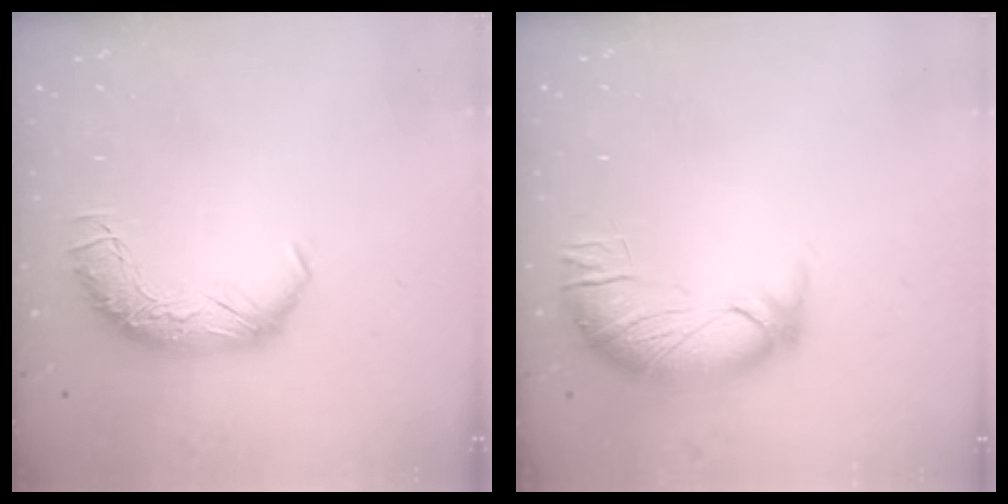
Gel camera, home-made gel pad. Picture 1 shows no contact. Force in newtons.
{"total": 3.2, "press": 2.1, "slide": 2.5}